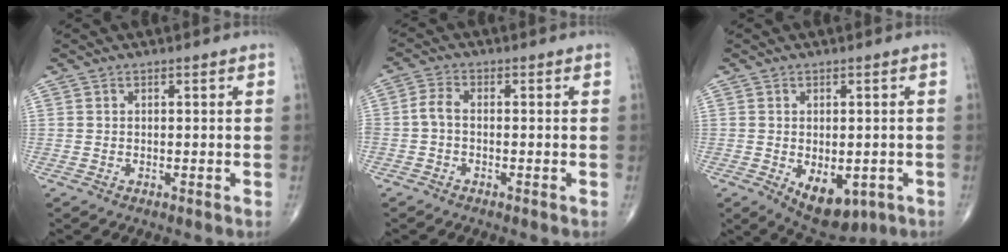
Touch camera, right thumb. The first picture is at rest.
{"total": 3.0, "force": [-0.8, 1.4, 2.5], "torque": [-0.058, 0.007, -0.026]}
{"total": 9.1, "force": [-3.0, 5.3, 6.7], "torque": [-0.081, -0.004, -0.030]}